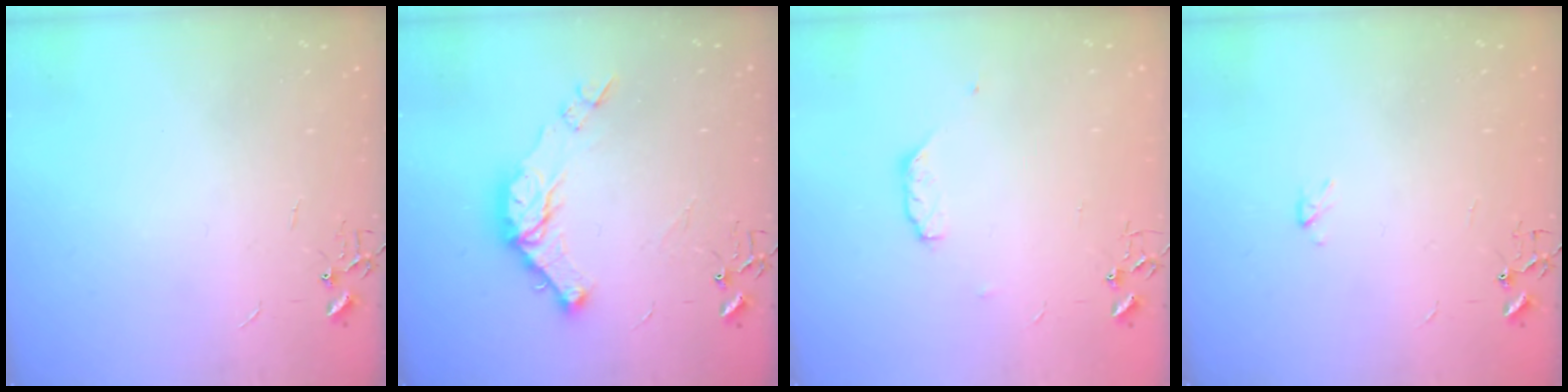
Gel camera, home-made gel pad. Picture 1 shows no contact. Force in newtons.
{"total": 13.5, "press": 13.5, "slide": 1.2}
{"total": 5.3, "press": 5.2, "slide": 1.0}
{"total": 2.3, "press": 2.3, "slide": 0.4}